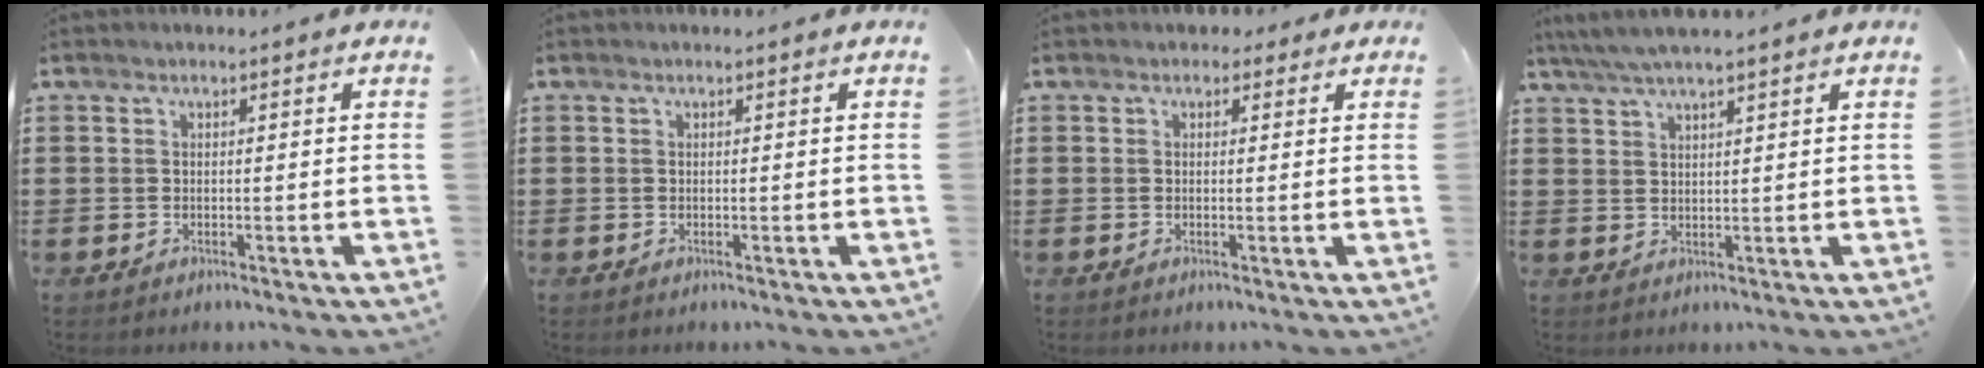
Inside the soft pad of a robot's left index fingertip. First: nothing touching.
{"total": 0.0}
{"total": 1.3, "force": [0.5, 1.1, 0.3], "torque": [-0.004, 0.004, 0.006]}
{"total": 3.5, "force": [2.9, 0.0, 2.0], "torque": [-0.044, -0.003, 0.053]}